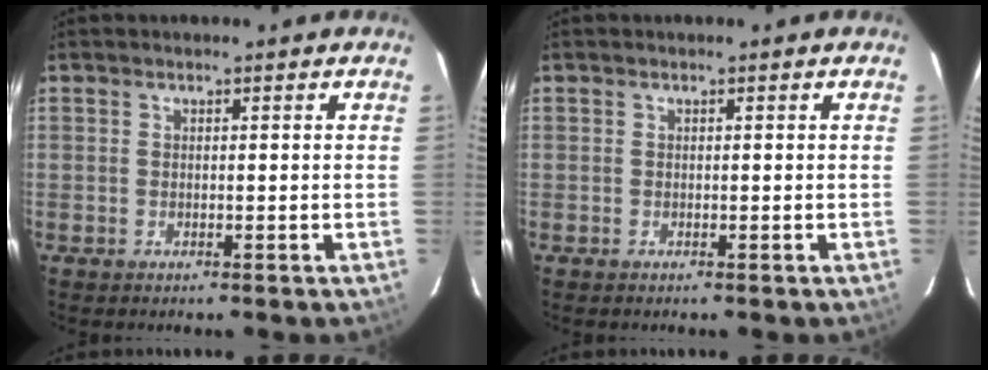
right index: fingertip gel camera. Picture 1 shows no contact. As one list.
[{"total": 0.0}]